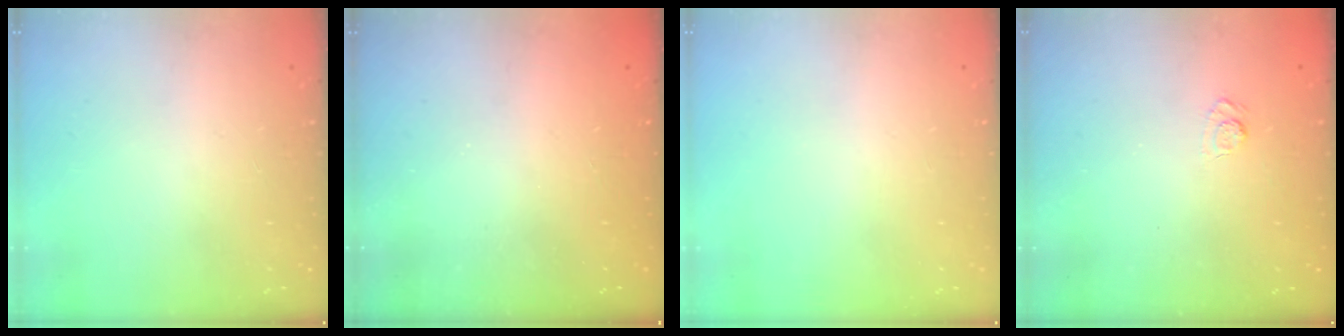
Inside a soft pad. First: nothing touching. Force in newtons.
{"total": 2.6, "press": 2.5, "slide": 0.8}
{"total": 0.0}
{"total": 2.7, "press": 2.3, "slide": 1.4}